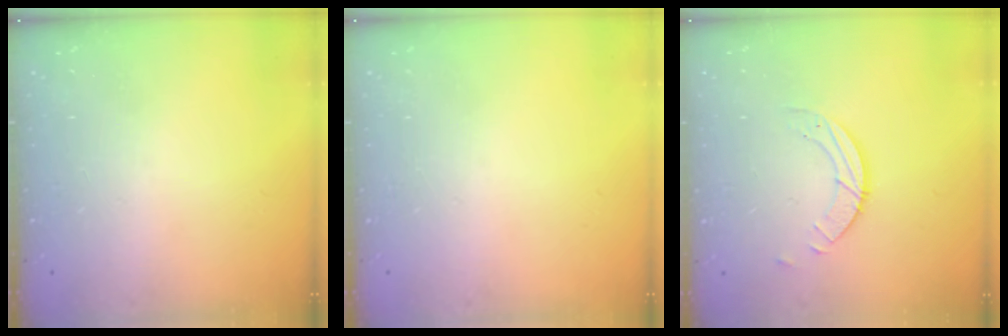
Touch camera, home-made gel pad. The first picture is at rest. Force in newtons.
{"total": 0.0}
{"total": 3.2, "press": 3.2, "slide": 0.3}